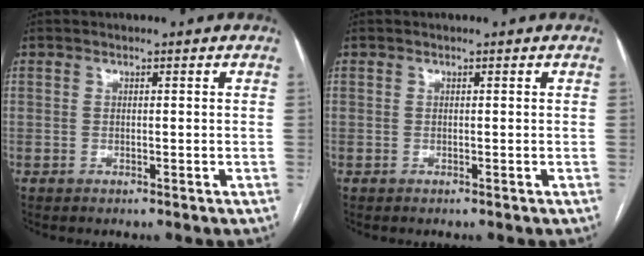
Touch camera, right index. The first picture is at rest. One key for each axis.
{"total": 0.0}